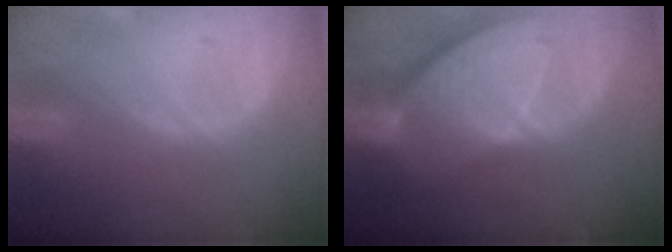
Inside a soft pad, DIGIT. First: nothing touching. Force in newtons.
{"total": 10.2, "press": 8.9, "slide": 5.0}